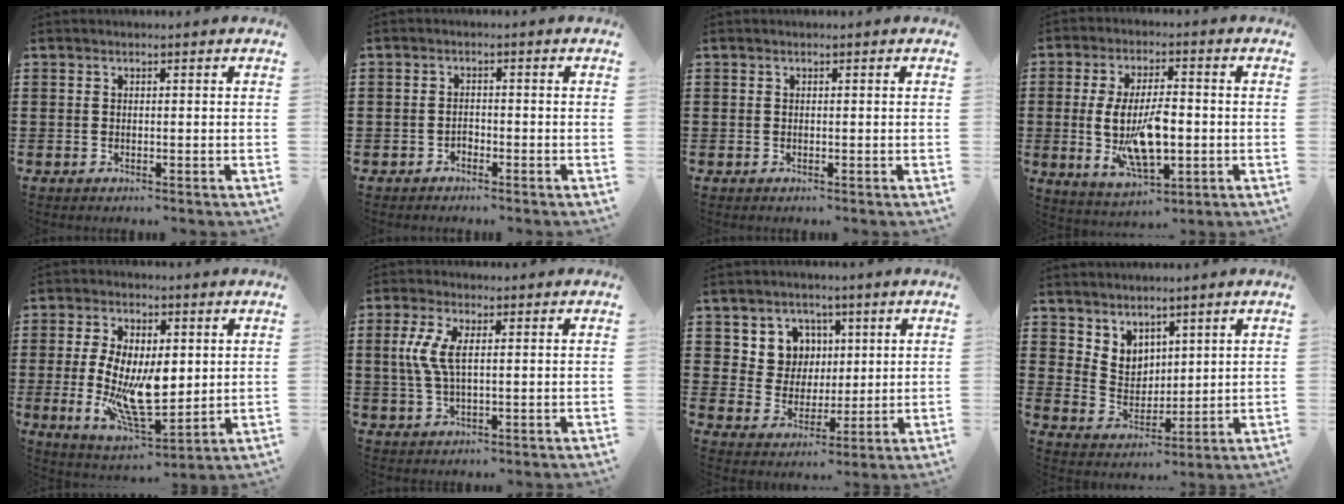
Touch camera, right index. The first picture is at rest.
{"total": 1.3, "force": [-1.0, 0.7, 0.2], "torque": [-0.008, 0.003, -0.023]}
{"total": 0.0}
{"total": 10.4, "force": [-1.2, 4.4, 9.4], "torque": [-0.193, -0.009, -0.025]}
{"total": 11.6, "force": [-0.4, 5.5, 10.2], "torque": [-0.197, -0.012, -0.005]}
{"total": 5.7, "force": [1.0, 2.3, 5.1], "torque": [-0.125, 0.000, 0.009]}
{"total": 7.1, "force": [2.9, 6.3, 1.4], "torque": [-0.056, 0.006, 0.054]}
{"total": 4.9, "force": [3.7, 3.2, 0.1], "torque": [-0.023, -0.008, 0.071]}